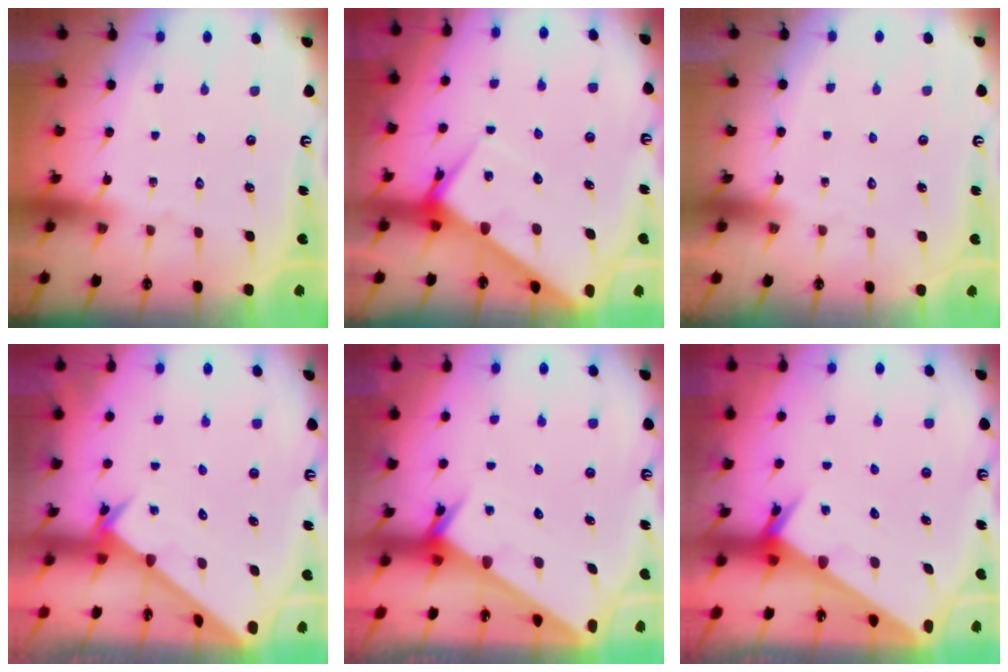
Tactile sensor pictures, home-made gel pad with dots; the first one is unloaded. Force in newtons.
{"total": 7.1, "press": 7.1, "slide": 0.6}
{"total": 1.8, "press": 1.8, "slide": 0.1}
{"total": 2.8, "press": 2.8, "slide": 0.2}
{"total": 2.4, "press": 2.4, "slide": 0.0}
{"total": 2.4, "press": 2.4, "slide": 0.1}